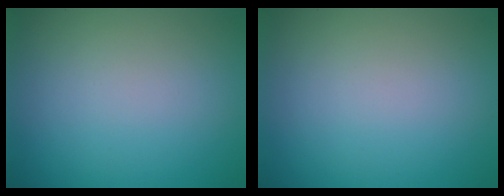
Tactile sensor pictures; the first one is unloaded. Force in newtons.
{"total": 0.0}